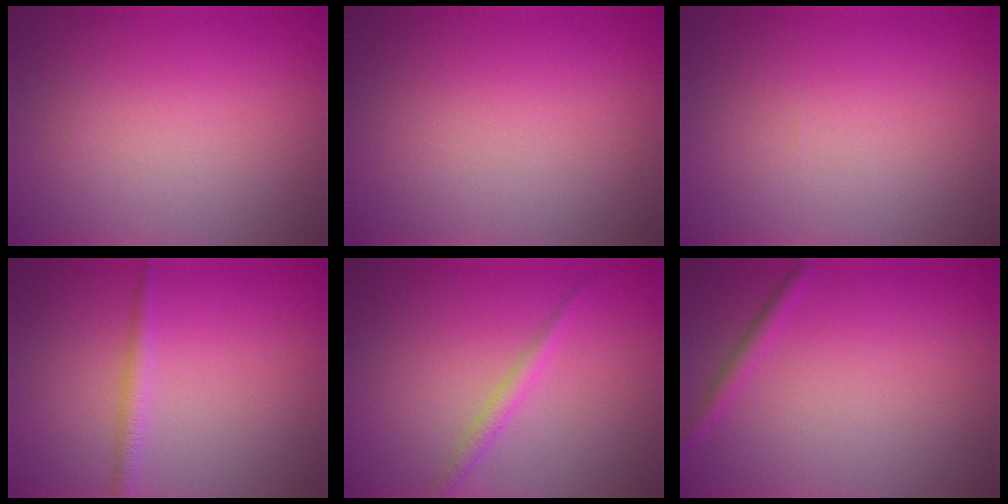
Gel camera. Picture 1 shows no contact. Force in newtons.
{"total": 0.0}
{"total": 0.0}
{"total": 1.4, "press": 1.4, "slide": 0.1}
{"total": 1.5, "press": 1.5, "slide": 0.0}
{"total": 1.2, "press": 1.2, "slide": 0.0}